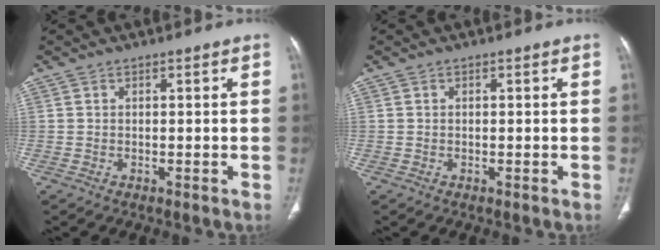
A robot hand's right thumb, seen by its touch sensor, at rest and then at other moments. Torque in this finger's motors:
{"motor_torque": [0.09, -0.04, -0.35, 0.25, 0.00]}